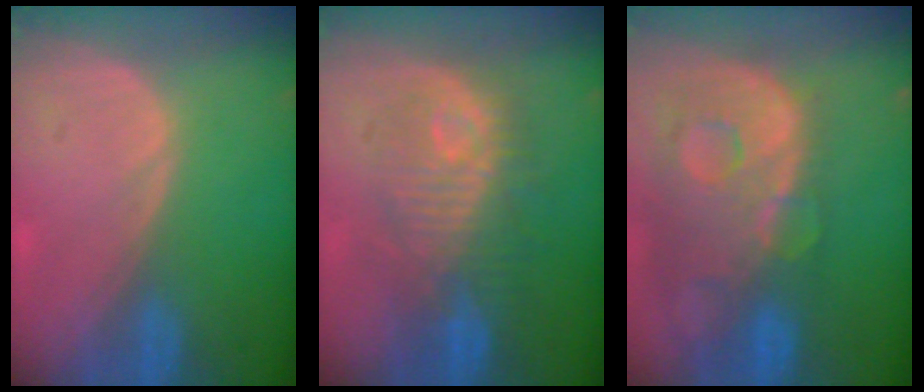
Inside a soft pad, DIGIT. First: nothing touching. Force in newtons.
{"total": 9.7, "press": 9.7, "slide": 0.7}
{"total": 13.7, "press": 11.2, "slide": 8.0}